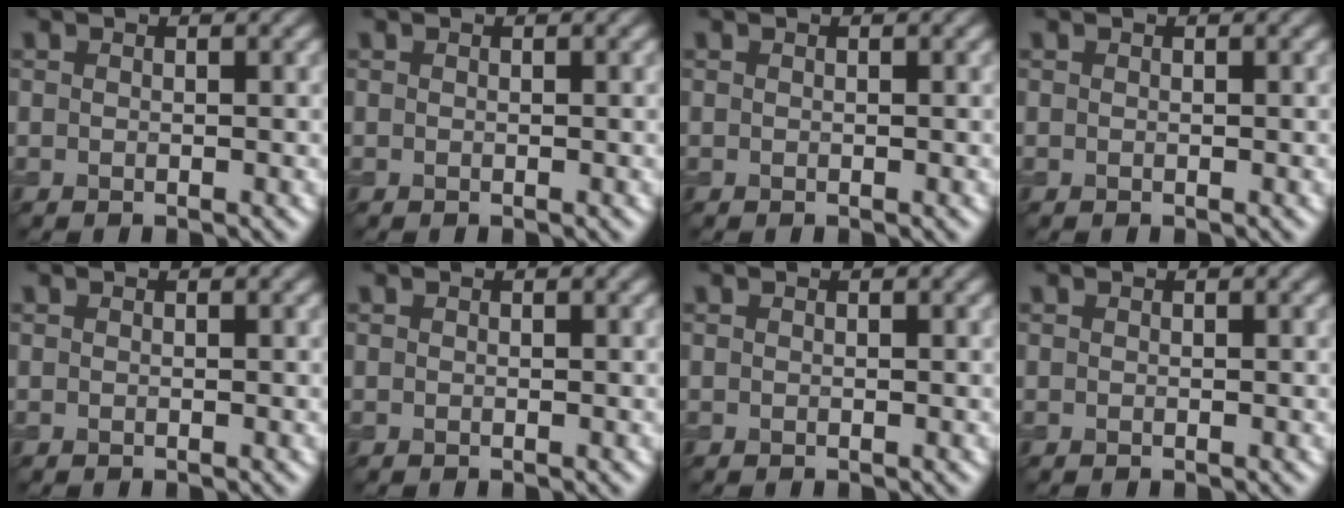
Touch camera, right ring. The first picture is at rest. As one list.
[{"total": 0.0}, {"total": 0.0}, {"total": 0.0}, {"total": 0.0}, {"total": 0.0}, {"total": 0.0}, {"total": 0.0}]